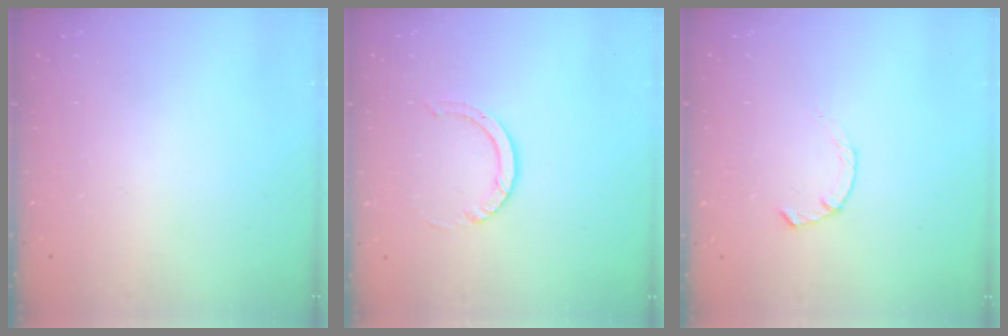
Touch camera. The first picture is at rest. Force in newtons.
{"total": 3.8, "press": 3.8, "slide": 0.3}
{"total": 2.3, "press": 2.2, "slide": 0.4}